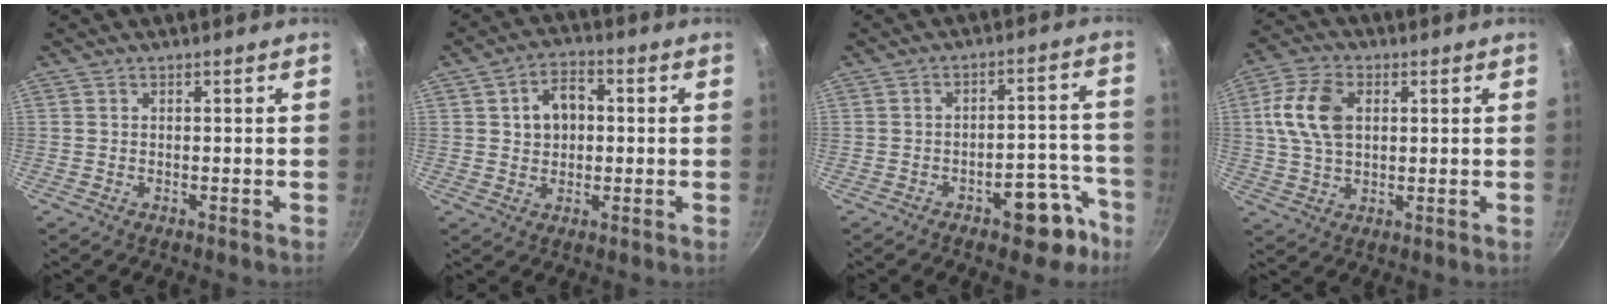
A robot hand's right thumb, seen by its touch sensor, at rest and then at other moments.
{"total": 7.2, "force": [1.0, 5.3, 4.8], "torque": [-0.050, 0.012, 0.012]}
{"total": 10.1, "force": [-5.8, 4.9, 6.6], "torque": [-0.033, 0.062, -0.067]}
{"total": 10.9, "force": [2.1, 7.1, 8.0], "torque": [-0.146, 0.010, 0.032]}